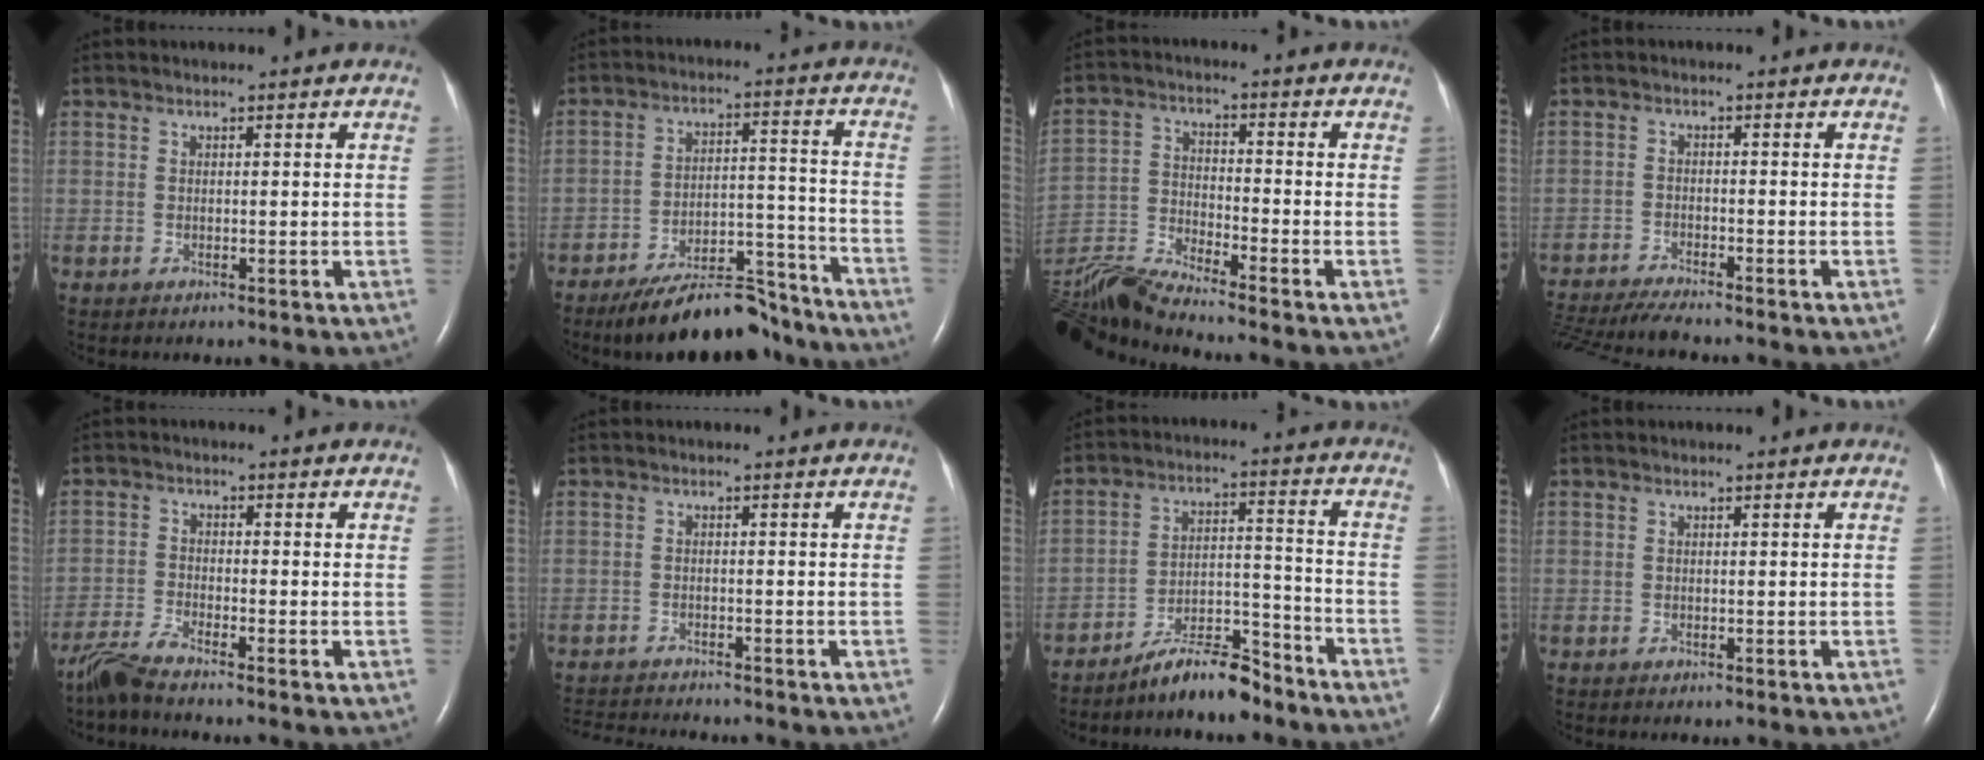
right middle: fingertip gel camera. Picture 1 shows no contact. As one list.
[{"total": 13.1, "force": [-11.5, 3.5, 5.4], "torque": [-0.075, 0.031, -0.182]}, {"total": 10.1, "force": [-9.4, -2.0, 2.9], "torque": [-0.065, -0.010, -0.184]}, {"total": 10.3, "force": [-9.4, 0.0, 4.3], "torque": [-0.070, -0.026, -0.157]}, {"total": 4.2, "force": [-3.9, -0.5, 1.6], "torque": [-0.043, -0.020, -0.082]}, {"total": 7.1, "force": [-6.9, 0.4, 1.9], "torque": [-0.031, -0.011, -0.105]}, {"total": 8.5, "force": [-7.5, 1.5, 3.6], "torque": [-0.060, 0.016, -0.130]}, {"total": 0.0}]